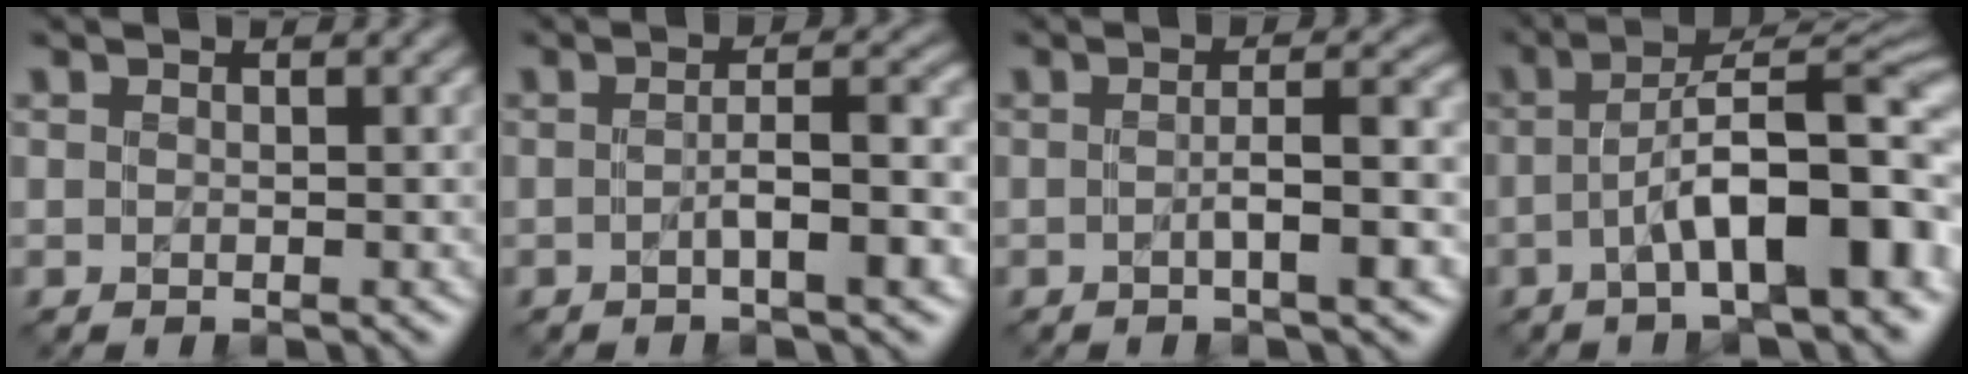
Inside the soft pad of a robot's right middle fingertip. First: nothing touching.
{"total": 4.3, "force": [-0.9, 0.9, 4.1], "torque": [-0.058, 0.010, -0.016]}
{"total": 3.9, "force": [-0.6, 0.8, 3.8], "torque": [-0.051, 0.008, -0.013]}
{"total": 12.1, "force": [-2.8, 3.6, 11.2], "torque": [-0.155, 0.017, -0.035]}